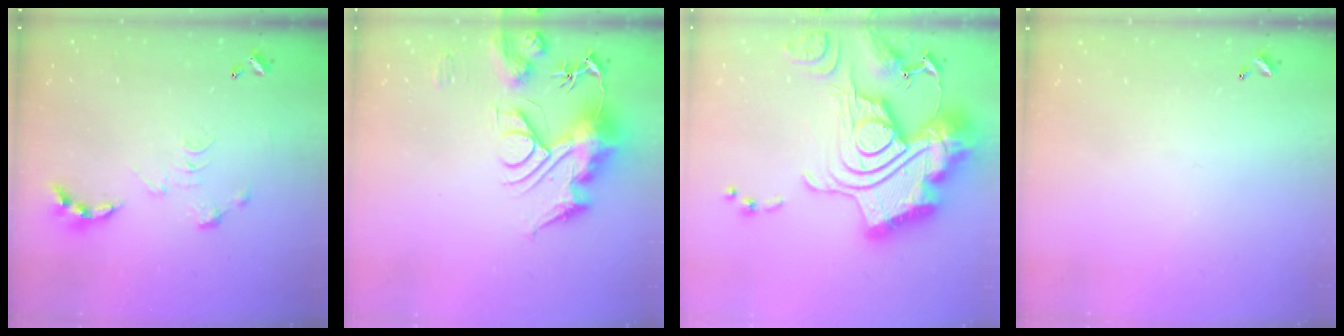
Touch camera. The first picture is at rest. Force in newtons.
{"total": 15.0, "press": 14.9, "slide": 1.9}
{"total": 3.2, "press": 2.4, "slide": 2.2}
{"total": 0.0}